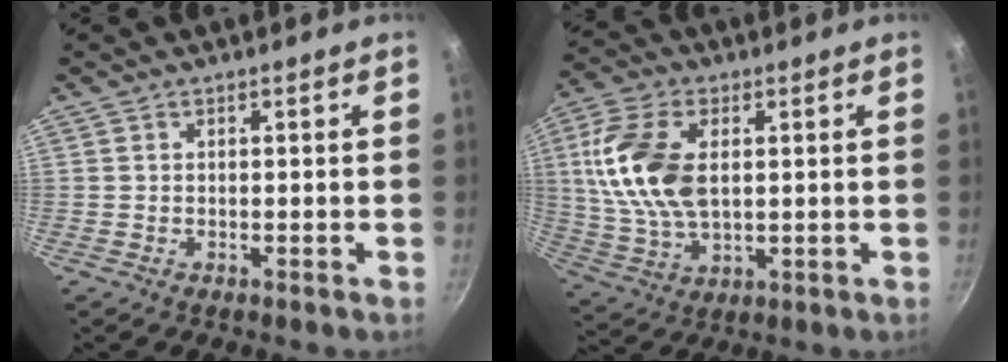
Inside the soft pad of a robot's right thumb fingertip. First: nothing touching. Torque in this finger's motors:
{"motor_torque": [-0.48, 1.37, 1.76, 0.36, 0.43]}